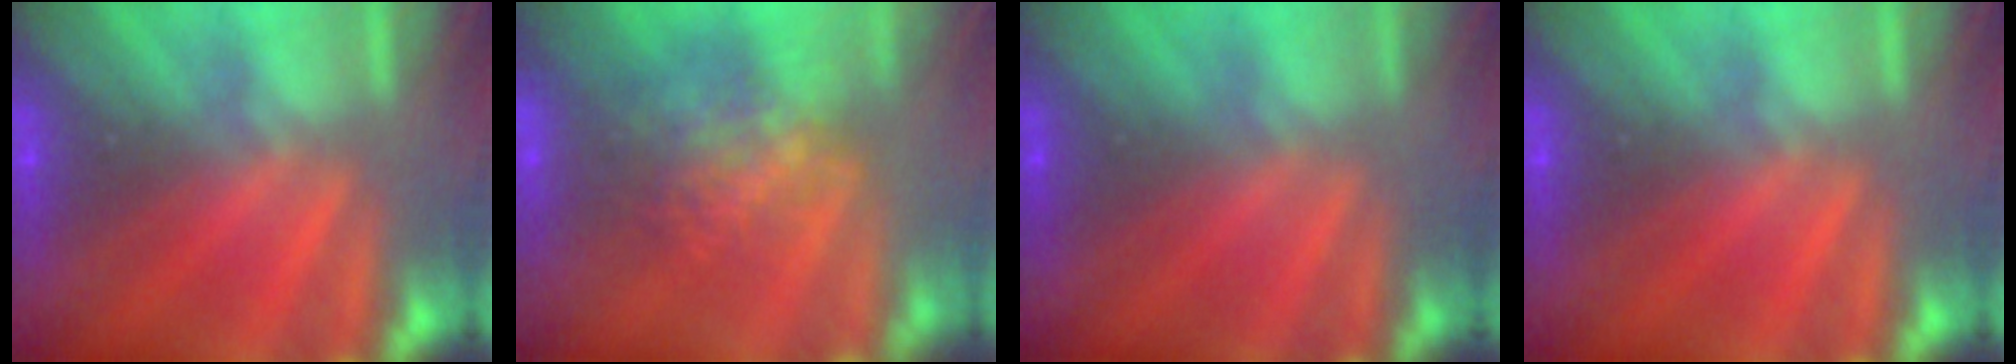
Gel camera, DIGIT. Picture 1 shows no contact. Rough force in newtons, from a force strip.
{"total": 8.8}
{"total": 2.4}
{"total": 0.0}